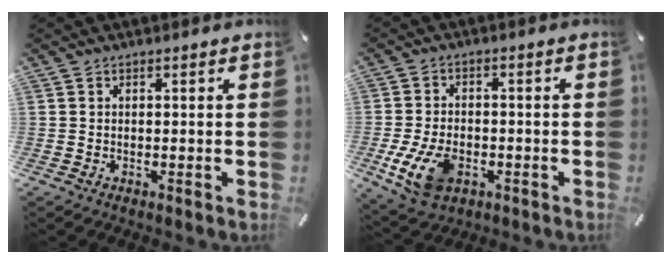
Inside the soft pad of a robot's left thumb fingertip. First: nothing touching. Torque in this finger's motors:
{"motor_torque": [1.46, 2.39, 0.74, -0.07, 0.39]}